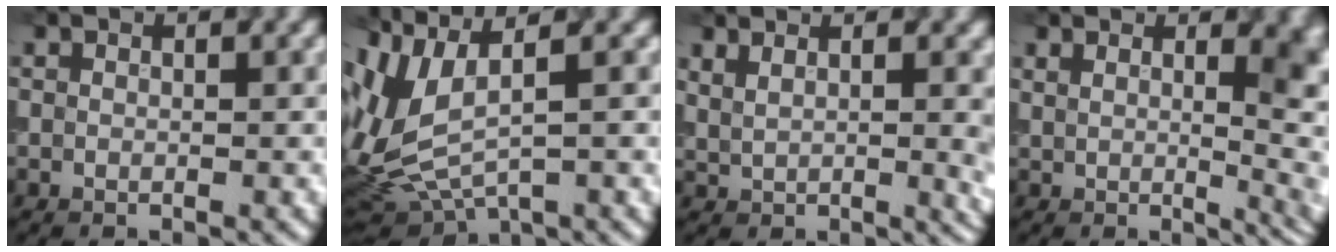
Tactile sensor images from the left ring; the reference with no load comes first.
{"total": 6.5, "force": [1.3, 2.5, 5.9], "torque": [-0.147, 0.000, 0.024]}
{"total": 5.0, "force": [2.0, 2.4, 3.9], "torque": [-0.028, 0.019, 0.022]}
{"total": 8.9, "force": [1.8, 4.4, 7.6], "torque": [-0.036, 0.002, 0.028]}